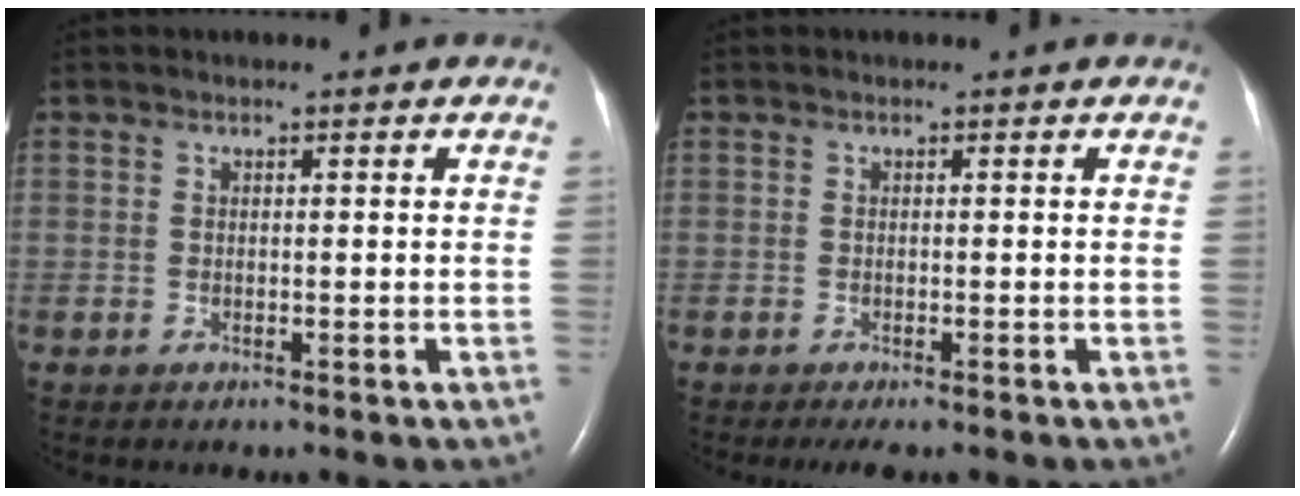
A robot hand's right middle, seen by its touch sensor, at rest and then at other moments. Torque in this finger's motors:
{"motor_torque": [0.30, -0.17, 0.14, 0.04]}